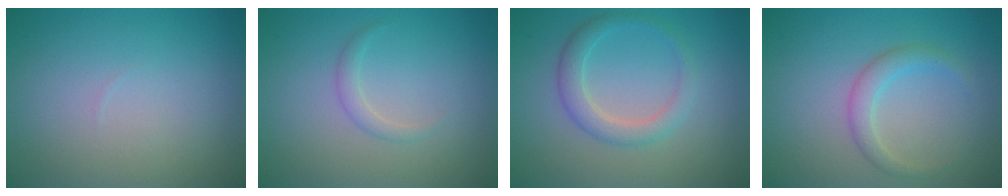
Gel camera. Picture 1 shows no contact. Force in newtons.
{"total": 1.1, "press": 1.1, "slide": 0.1}
{"total": 2.7, "press": 2.7, "slide": 0.1}
{"total": 2.0, "press": 2.0, "slide": 0.2}